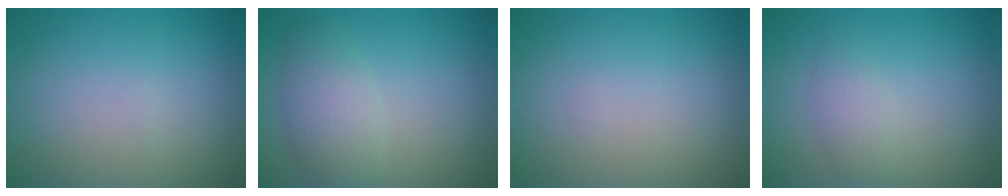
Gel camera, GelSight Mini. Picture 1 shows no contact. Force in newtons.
{"total": 3.7, "press": 3.7, "slide": 0.1}
{"total": 0.0}
{"total": 1.8, "press": 1.8, "slide": 0.1}